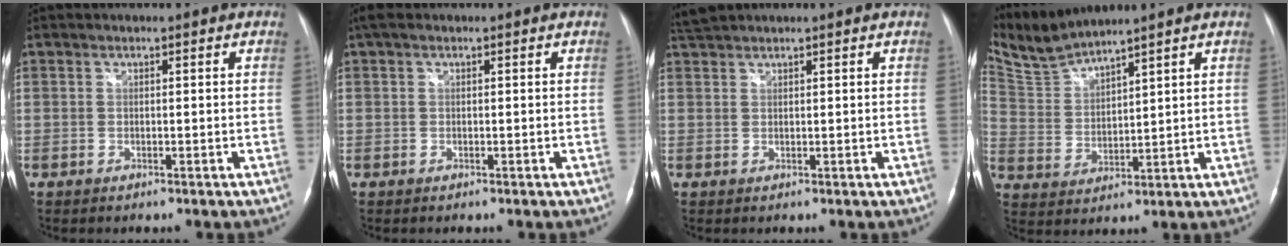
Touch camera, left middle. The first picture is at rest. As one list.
[{"total": 1.5, "force": [0.8, 0.7, 1.1], "torque": [-0.028, 0.023, 0.012]}, {"total": 2.5, "force": [2.5, 0.0, 0.6], "torque": [-0.022, 0.018, 0.051]}, {"total": 7.0, "force": [6.9, -0.7, 0.9], "torque": [-0.043, 0.007, 0.157]}]